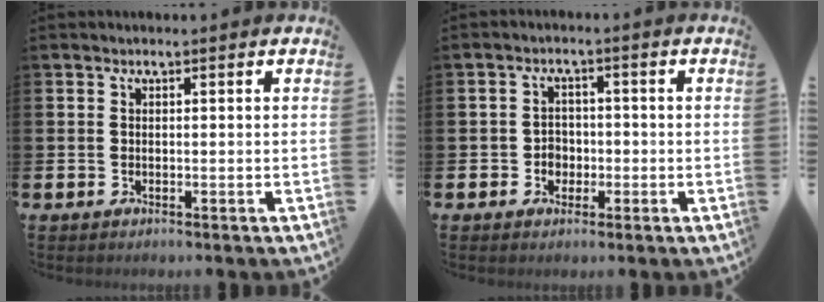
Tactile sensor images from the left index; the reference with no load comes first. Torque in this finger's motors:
{"motor_torque": [0.38, -0.20, 0.24, 0.03]}